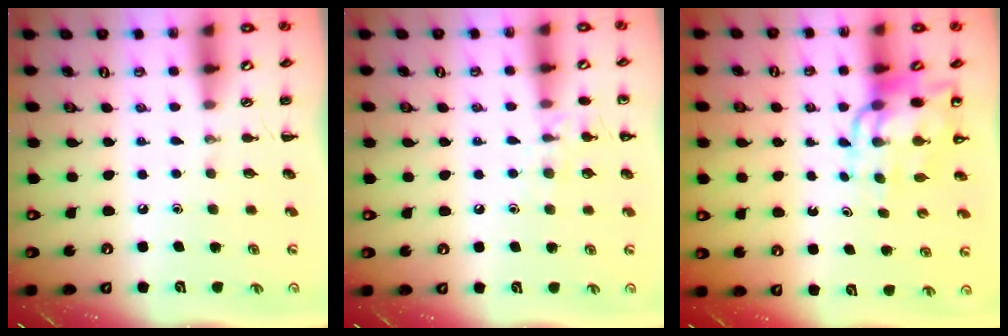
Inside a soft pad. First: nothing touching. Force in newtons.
{"total": 8.3, "press": 8.0, "slide": 1.9}
{"total": 12.0, "press": 11.4, "slide": 3.8}